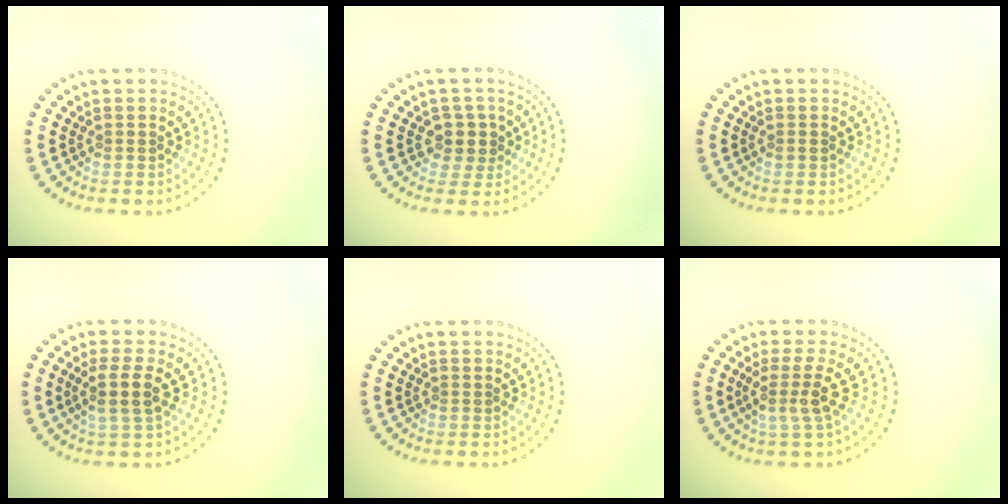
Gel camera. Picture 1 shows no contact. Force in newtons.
{"total": 2.4, "press": 2.0, "slide": 1.3}
{"total": 0.5, "press": 0.5, "slide": 0.1}
{"total": 2.8, "press": 2.4, "slide": 1.4}
{"total": 0.0}
{"total": 2.6, "press": 2.0, "slide": 1.7}